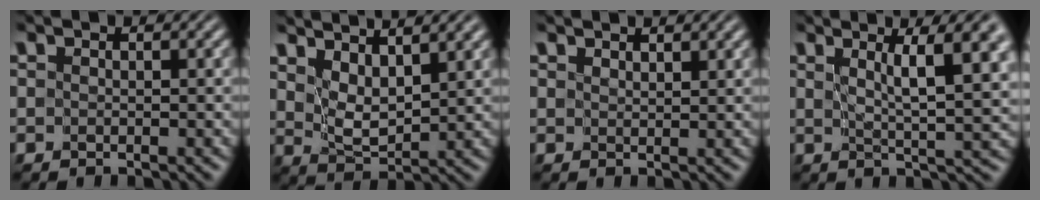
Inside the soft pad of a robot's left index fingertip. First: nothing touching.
{"total": 4.7, "force": [3.5, 1.3, 2.8], "torque": [-0.051, 0.002, 0.059]}
{"total": 1.7, "force": [1.7, 0.3, 0.3], "torque": [0.003, -0.005, 0.028]}
{"total": 7.0, "force": [2.9, 1.3, 6.3], "torque": [-0.071, 0.010, 0.046]}